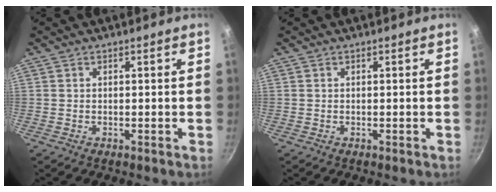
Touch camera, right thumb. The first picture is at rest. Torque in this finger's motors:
{"motor_torque": [-0.05, 0.05, -0.08, -0.08, 0.00]}